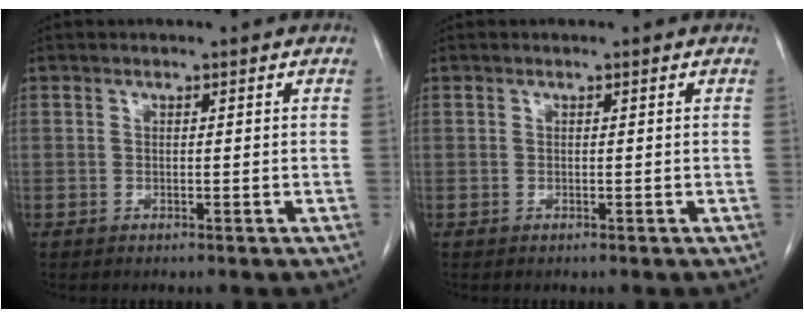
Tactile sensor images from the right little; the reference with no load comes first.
{"total": 0.0}